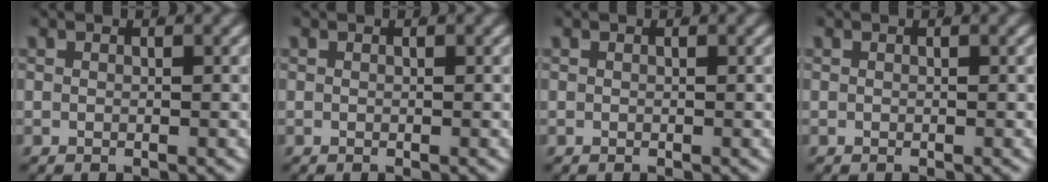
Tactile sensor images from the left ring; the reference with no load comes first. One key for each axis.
{"total": 0.0}
{"total": 0.0}
{"total": 0.0}